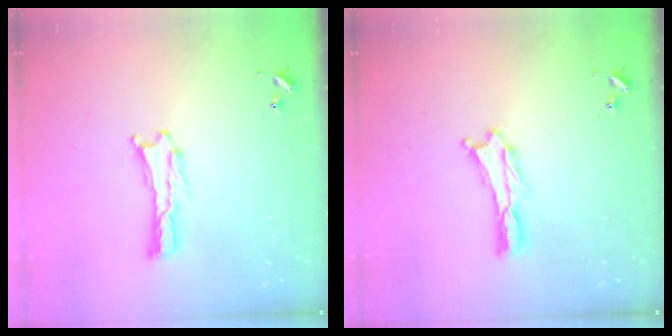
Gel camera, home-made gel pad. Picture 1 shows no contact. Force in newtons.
{"total": 0.0}